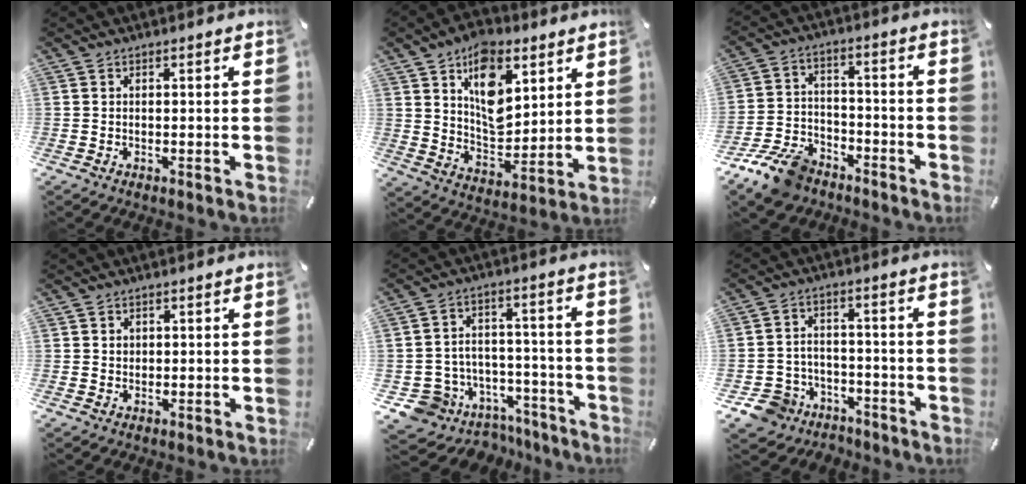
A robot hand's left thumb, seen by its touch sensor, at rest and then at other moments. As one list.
[{"total": 13.9, "force": [7.0, 8.8, 8.1], "torque": [-0.116, -0.035, 0.127]}, {"total": 11.8, "force": [-8.6, 6.5, 4.8], "torque": [-0.088, 0.057, -0.158]}, {"total": 1.4, "force": [0.3, 1.3, 0.3], "torque": [0.000, 0.001, 0.003]}, {"total": 8.6, "force": [-4.3, 7.4, 1.0], "torque": [-0.024, 0.018, -0.062]}, {"total": 8.5, "force": [-5.2, 6.4, 1.9], "torque": [-0.048, 0.031, -0.095]}]